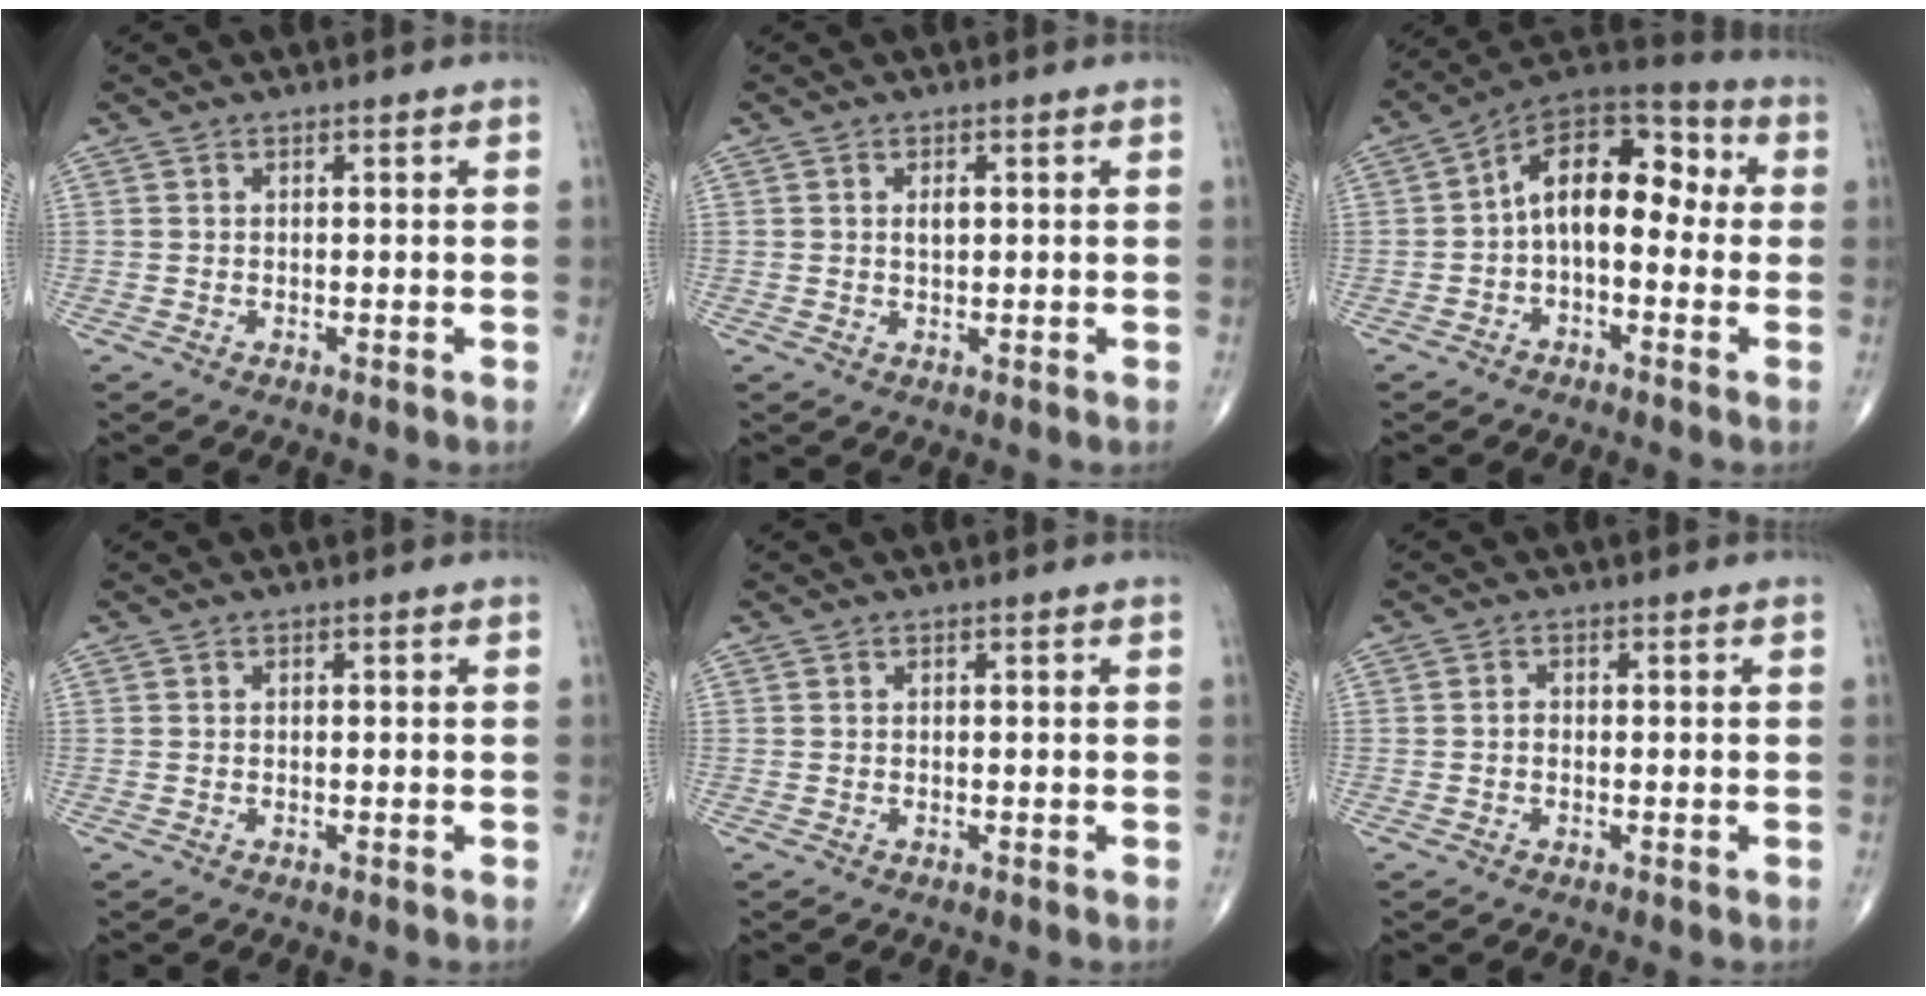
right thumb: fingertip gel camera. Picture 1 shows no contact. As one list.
[{"total": 1.6, "force": [0.4, 0.8, 1.4], "torque": [-0.020, -0.001, 0.005]}, {"total": 13.8, "force": [0.0, 8.0, 11.2], "torque": [-0.137, 0.053, -0.018]}, {"total": 0.0}, {"total": 0.0}, {"total": 0.9, "force": [-0.2, 0.6, 0.6], "torque": [-0.004, 0.002, -0.006]}]